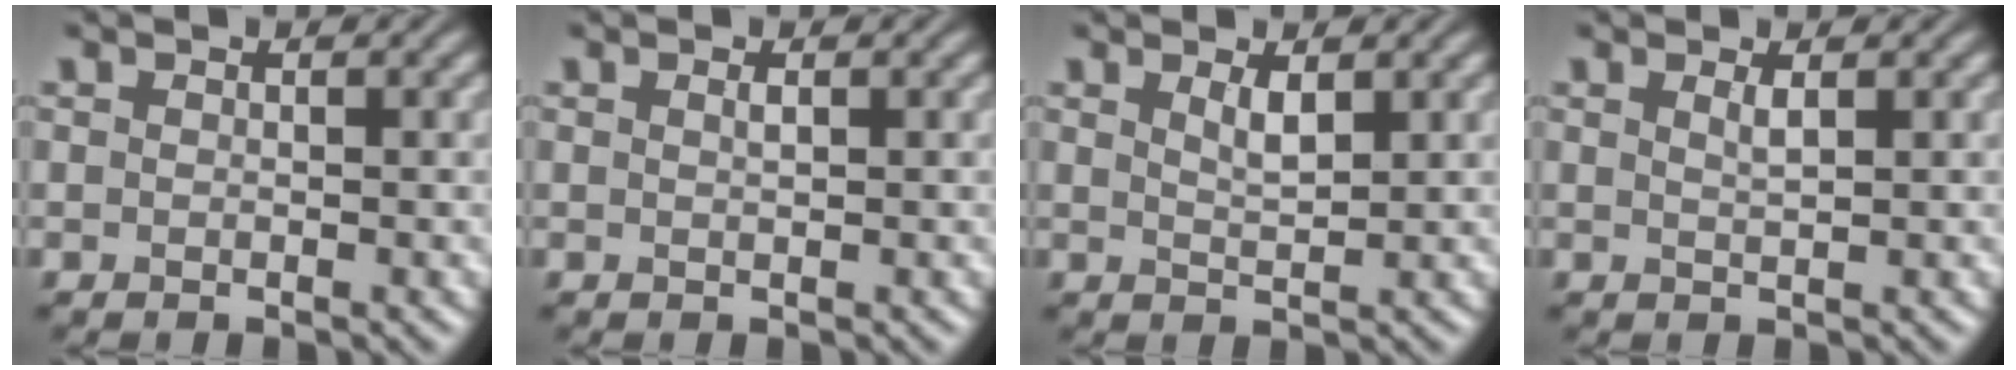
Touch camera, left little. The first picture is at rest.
{"total": 0.6, "force": [0.3, 0.1, 0.5], "torque": [-0.010, 0.002, 0.005]}
{"total": 1.6, "force": [1.0, 0.4, 1.2], "torque": [-0.025, -0.001, 0.018]}
{"total": 1.1, "force": [0.6, 0.3, 0.9], "torque": [-0.012, 0.001, 0.009]}